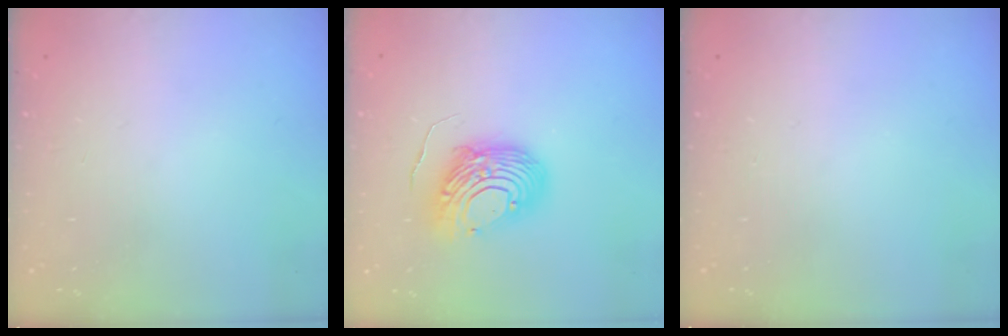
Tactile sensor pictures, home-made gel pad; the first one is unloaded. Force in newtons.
{"total": 12.2, "press": 12.1, "slide": 0.9}
{"total": 0.0}